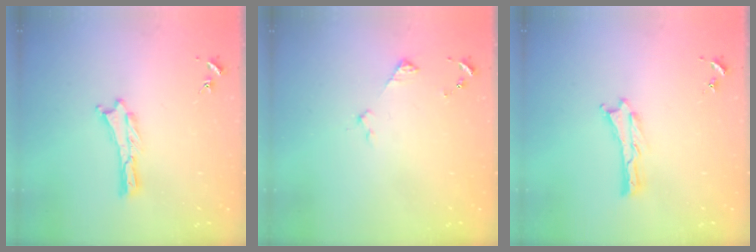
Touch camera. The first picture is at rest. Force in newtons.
{"total": 2.9, "press": 2.9, "slide": 0.3}
{"total": 0.0}